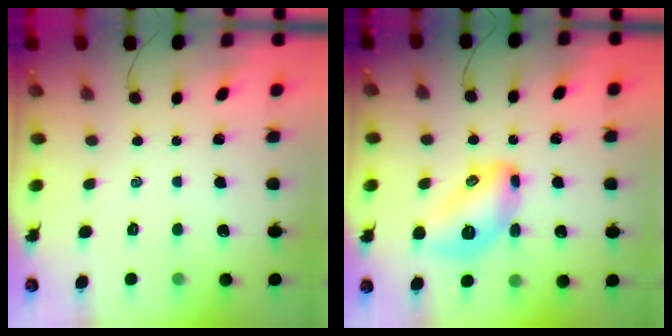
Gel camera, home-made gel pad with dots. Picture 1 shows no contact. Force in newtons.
{"total": 12.1, "press": 12.1, "slide": 0.8}